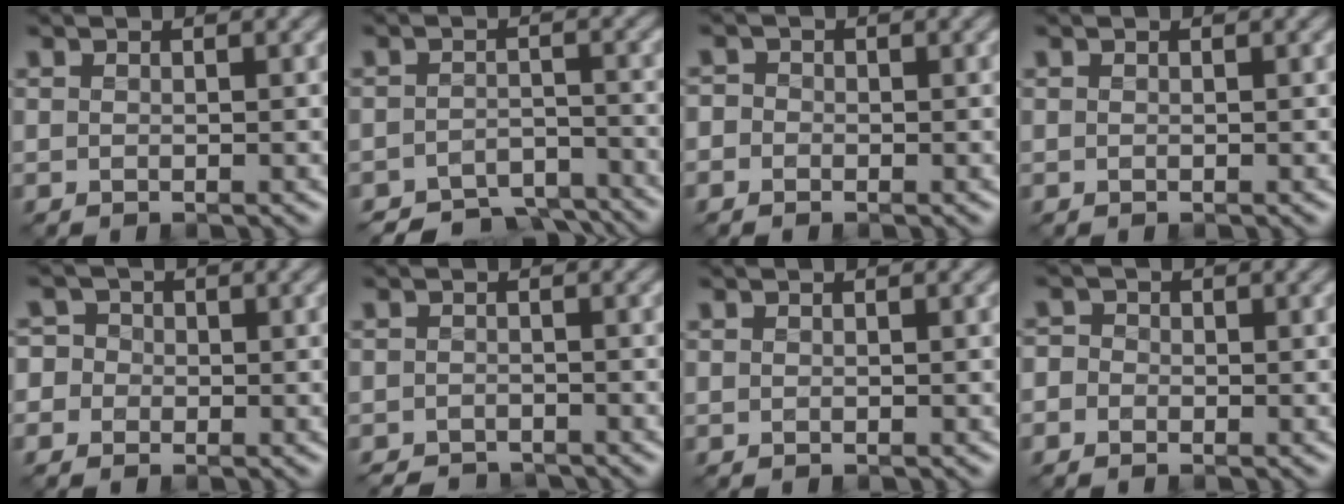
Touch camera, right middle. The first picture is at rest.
{"total": 5.3, "force": [-4.8, 1.6, 1.4], "torque": [-0.017, -0.011, -0.075]}
{"total": 1.6, "force": [-0.3, 1.5, 0.5], "torque": [0.010, 0.008, -0.023]}
{"total": 0.0}
{"total": 4.4, "force": [-0.7, 4.2, 1.2], "torque": [-0.012, 0.026, -0.048]}
{"total": 2.2, "force": [-2.2, 0.4, 0.2], "torque": [0.002, -0.001, -0.041]}
{"total": 0.0}
{"total": 2.0, "force": [-0.5, 1.8, 0.6], "torque": [0.007, 0.011, -0.032]}